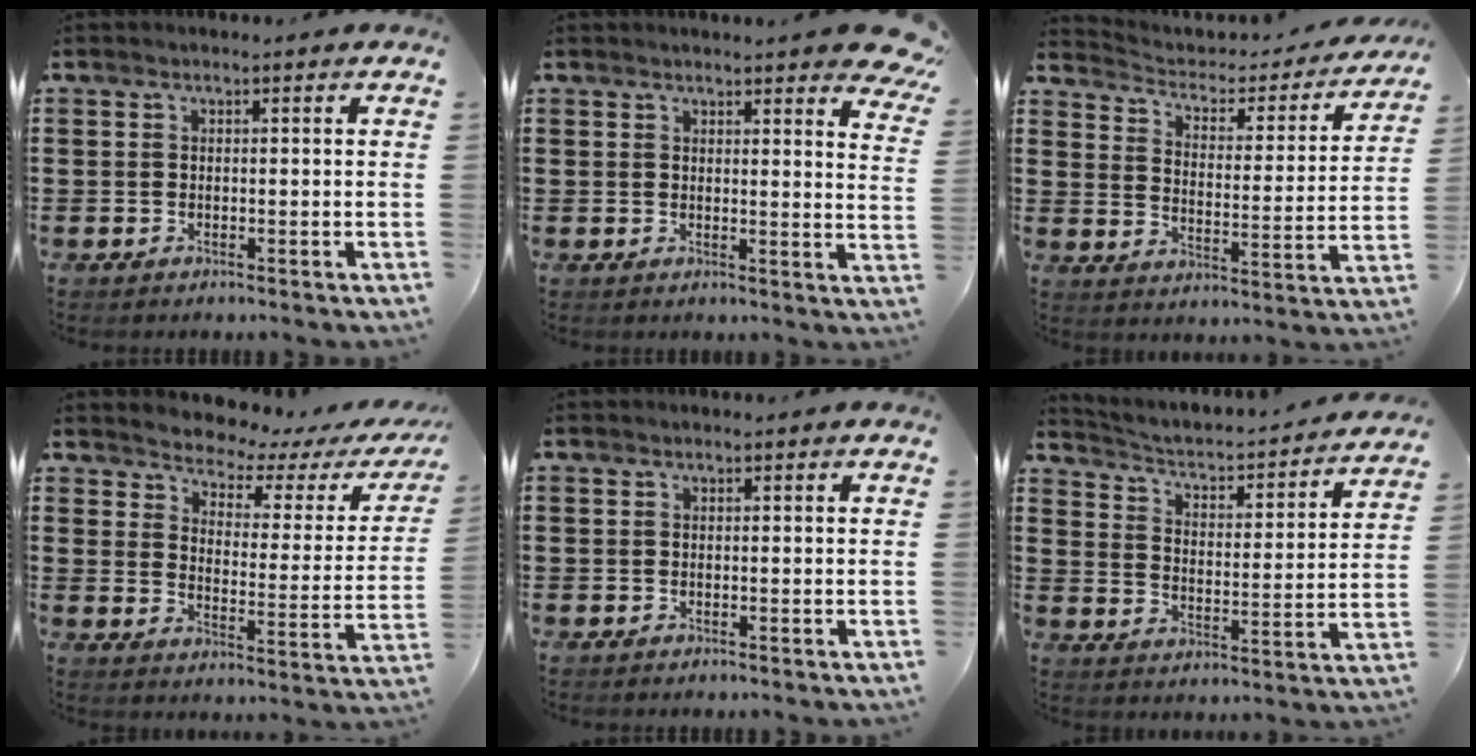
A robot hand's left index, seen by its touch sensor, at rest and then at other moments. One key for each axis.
{"total": 4.5, "fx": 4.1, "fy": 0.0, "fz": 1.8, "tx": -0.026, "ty": -0.021, "tz": 0.071}
{"total": 2.3, "fx": 1.7, "fy": 1.3, "fz": 0.8, "tx": -0.033, "ty": -0.019, "tz": 0.020}
{"total": 3.2, "fx": 3.1, "fy": 0.7, "fz": 0.5, "tx": -0.034, "ty": -0.030, "tz": 0.045}
{"total": 0.0}
{"total": 2.0, "fx": 1.7, "fy": 0.5, "fz": 0.9, "tx": -0.035, "ty": -0.026, "tz": 0.016}